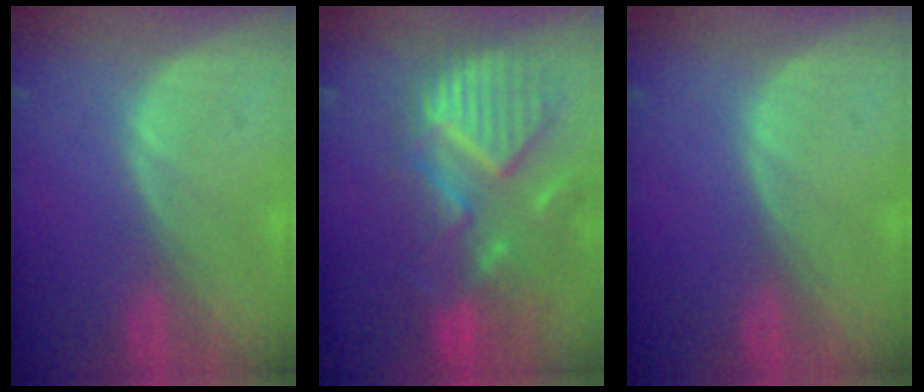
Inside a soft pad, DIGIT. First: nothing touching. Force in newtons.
{"total": 12.0, "press": 10.5, "slide": 5.8}
{"total": 0.0}